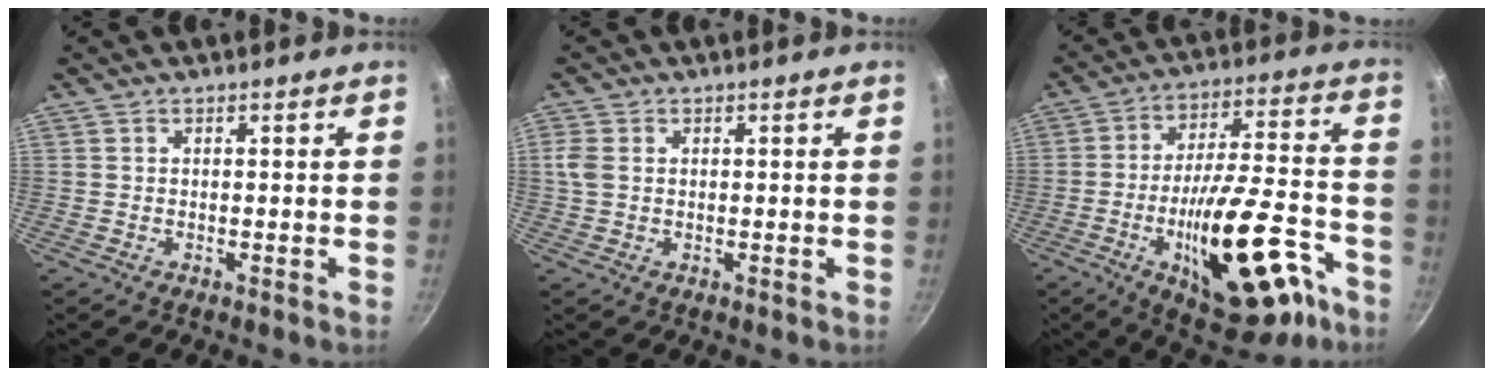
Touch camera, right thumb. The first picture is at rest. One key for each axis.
{"total": 3.1, "fx": 0.5, "fy": 2.3, "fz": 2.1, "tx": -0.047, "ty": 0.004, "tz": 0.008}
{"total": 23.9, "fx": -10.5, "fy": 9.3, "fz": 19.3, "tx": -0.257, "ty": 0.054, "tz": -0.144}